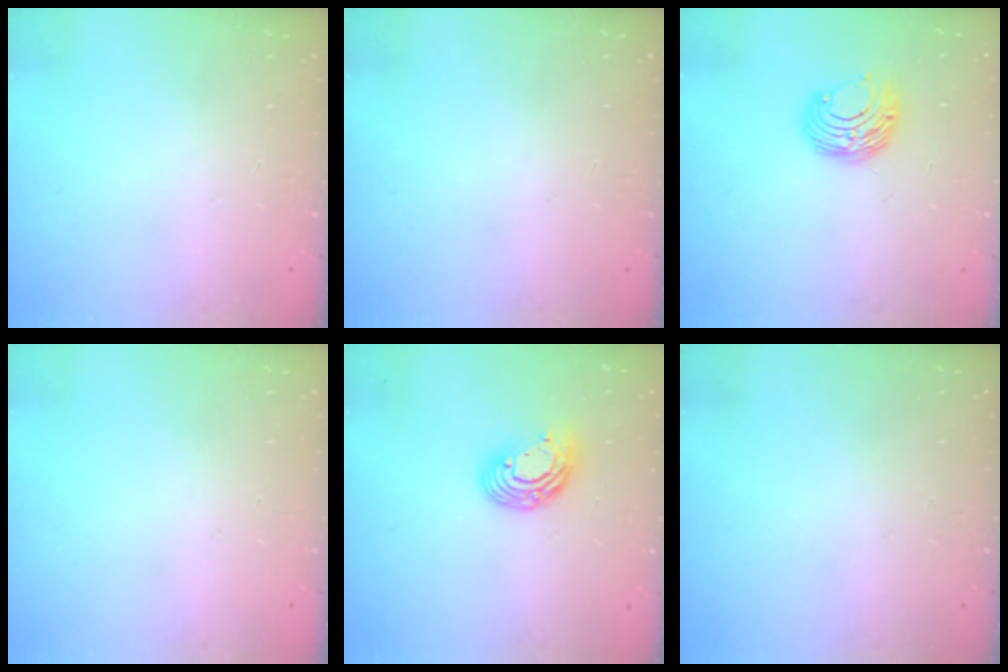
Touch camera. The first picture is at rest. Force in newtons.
{"total": 0.0}
{"total": 9.0, "press": 9.0, "slide": 0.4}
{"total": 0.0}
{"total": 9.8, "press": 9.8, "slide": 0.9}
{"total": 0.0}